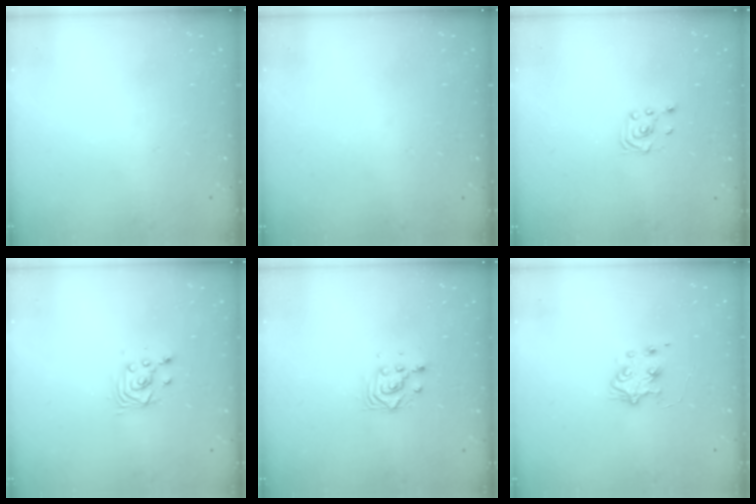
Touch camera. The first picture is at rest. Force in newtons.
{"total": 0.0}
{"total": 2.0, "press": 1.8, "slide": 0.8}
{"total": 2.7, "press": 2.7, "slide": 0.1}
{"total": 4.0, "press": 4.0, "slide": 0.1}
{"total": 6.1, "press": 6.0, "slide": 0.9}